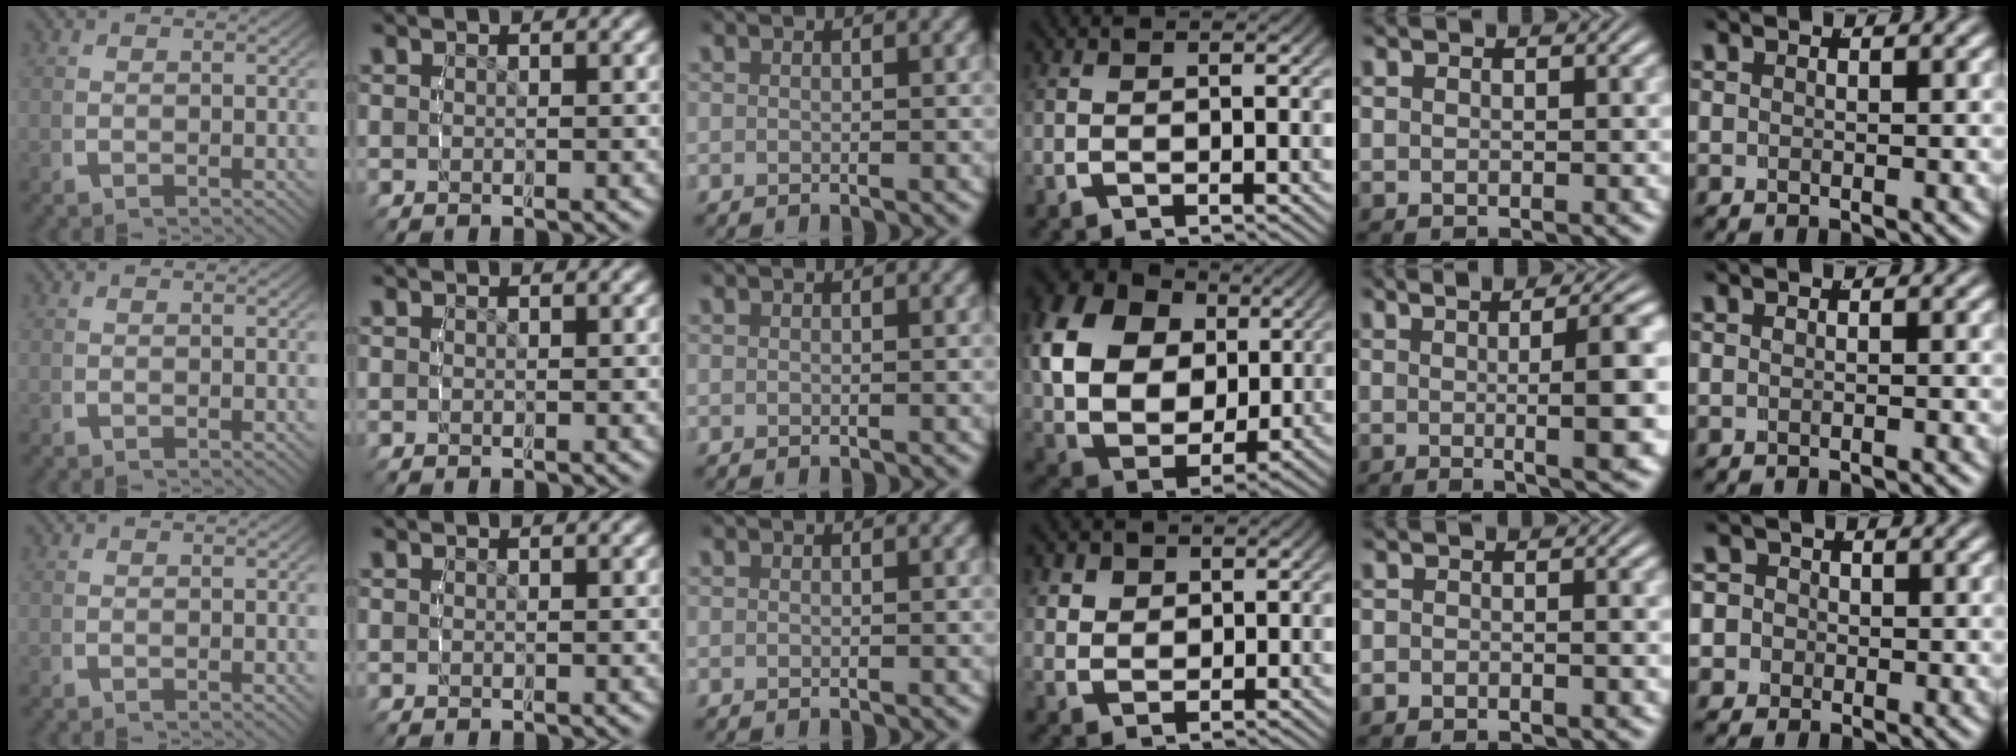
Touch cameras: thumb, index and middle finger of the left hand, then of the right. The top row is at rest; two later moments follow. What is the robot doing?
{"motion": "lift_and_place", "object": "cloth"}